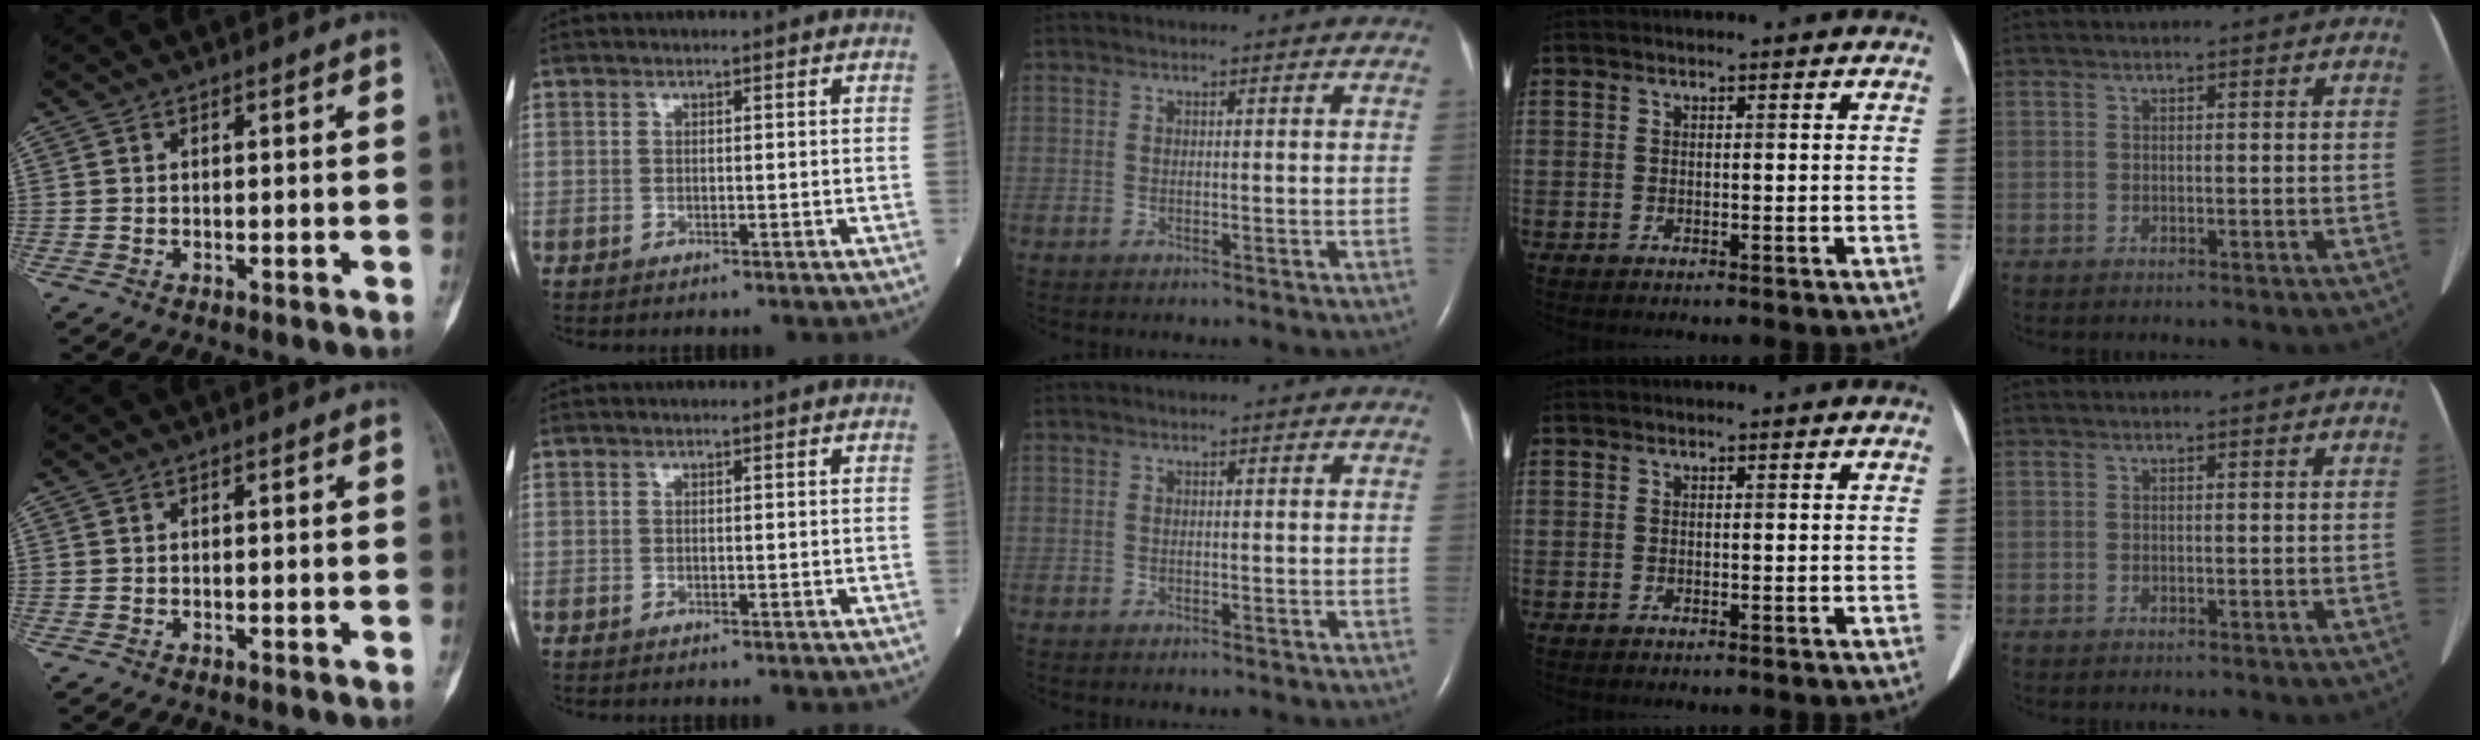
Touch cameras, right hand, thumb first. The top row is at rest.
{}